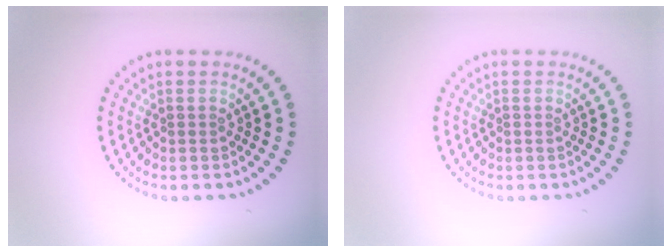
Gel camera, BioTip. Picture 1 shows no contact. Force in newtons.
{"total": 0.0}